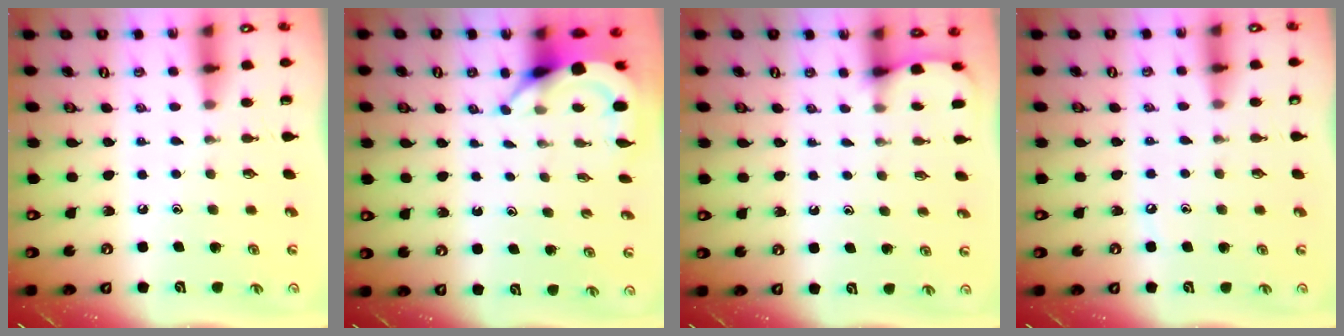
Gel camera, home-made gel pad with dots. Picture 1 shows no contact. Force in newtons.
{"total": 3.9, "press": 3.9, "slide": 0.1}
{"total": 2.8, "press": 2.8, "slide": 0.1}
{"total": 2.7, "press": 2.7, "slide": 0.3}